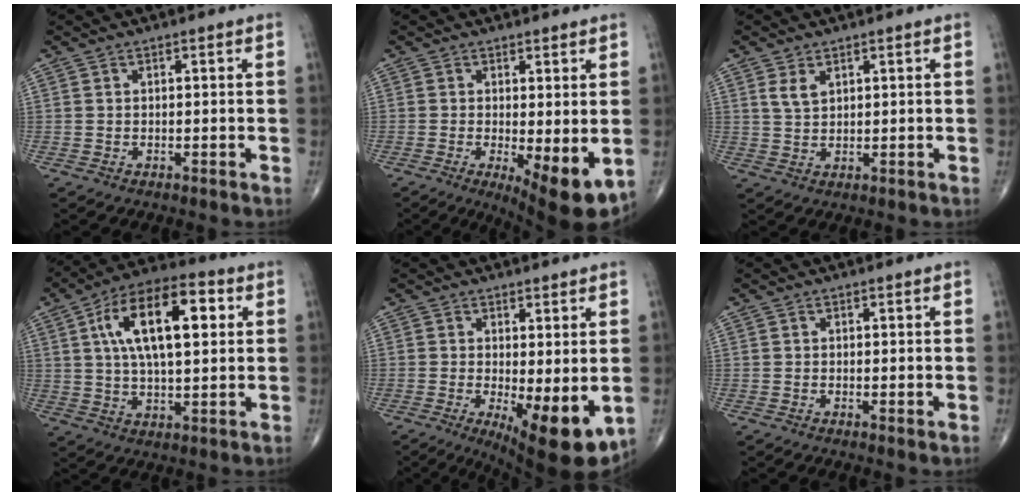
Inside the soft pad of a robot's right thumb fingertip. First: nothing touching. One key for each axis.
{"total": 8.8, "fx": -1.7, "fy": 2.7, "fz": 8.2, "tx": -0.119, "ty": -0.024, "tz": -0.021}
{"total": 2.9, "fx": 1.6, "fy": 1.7, "fz": 1.8, "tx": -0.031, "ty": -0.007, "tz": 0.036}
{"total": 17.8, "fx": 4.8, "fy": 7.9, "fz": 15.2, "tx": -0.246, "ty": 0.011, "tz": 0.075}
{"total": 11.1, "fx": -2.1, "fy": 3.7, "fz": 10.2, "tx": -0.147, "ty": -0.027, "tz": -0.021}
{"total": 0.8, "fx": 0.0, "fy": 0.3, "fz": 0.7, "tx": -0.015, "ty": -0.004, "tz": -0.004}